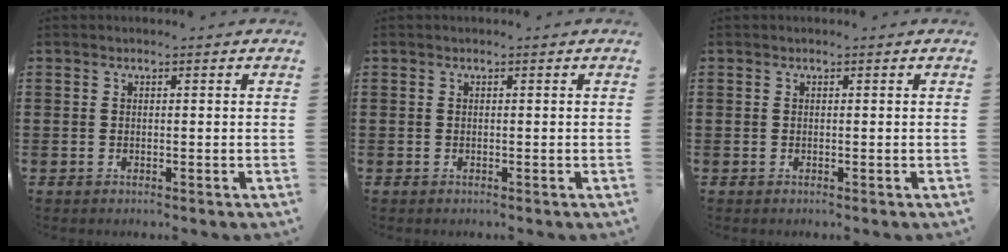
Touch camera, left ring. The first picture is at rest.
{"total": 0.0}
{"total": 0.0}